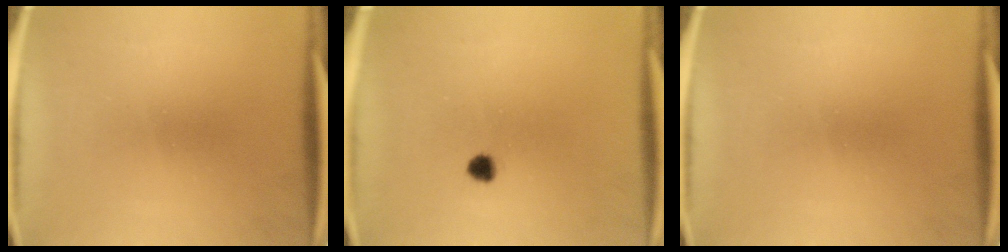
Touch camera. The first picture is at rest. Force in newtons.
{"total": 1.9}
{"total": 0.0}